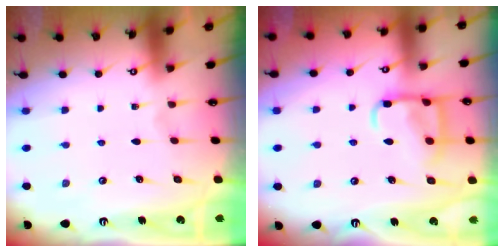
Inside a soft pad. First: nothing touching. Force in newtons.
{"total": 12.0, "press": 12.0, "slide": 1.1}